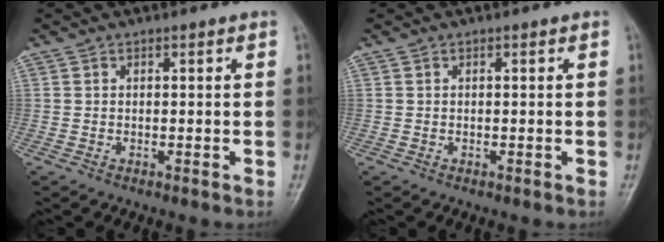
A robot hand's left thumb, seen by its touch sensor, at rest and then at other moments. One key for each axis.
{"total": 0.0}